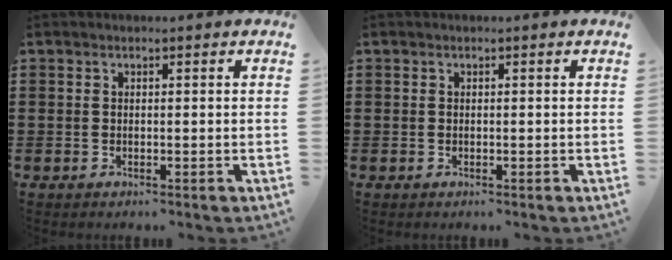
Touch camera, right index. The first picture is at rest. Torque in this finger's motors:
{"motor_torque": [-0.88, 1.26, -0.02, -0.01]}